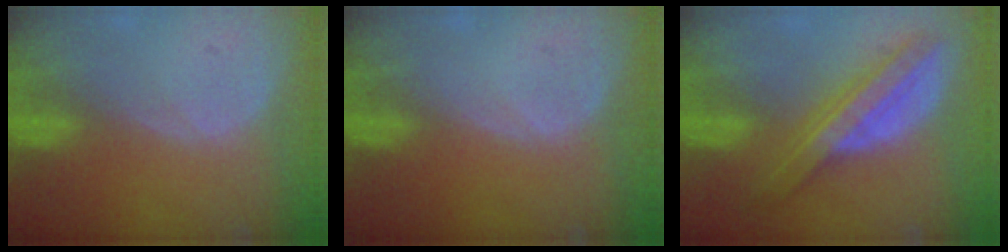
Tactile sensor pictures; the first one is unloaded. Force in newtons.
{"total": 0.0}
{"total": 8.5, "press": 8.5, "slide": 0.5}